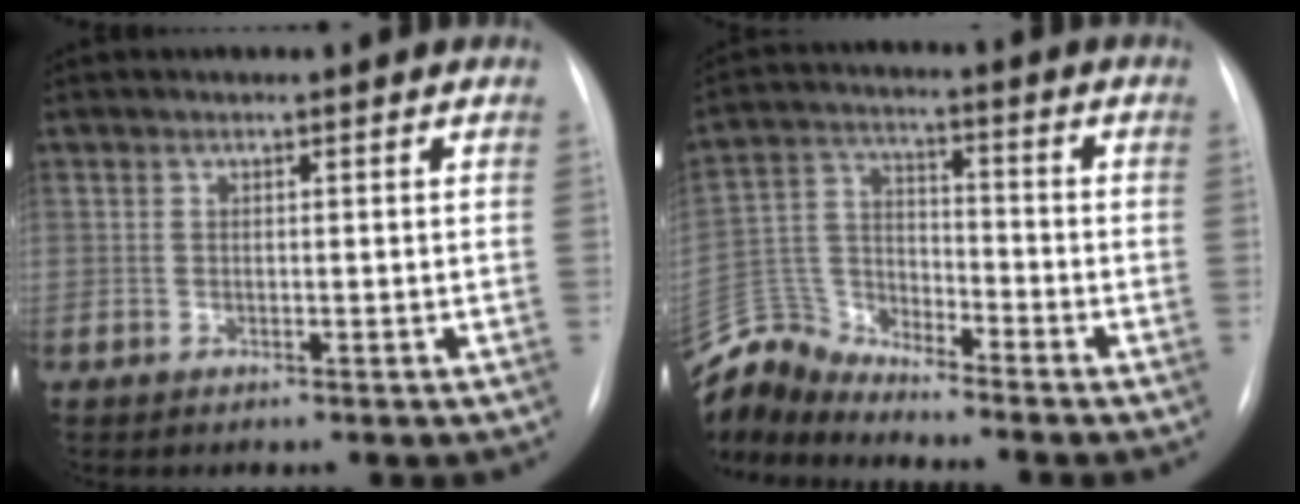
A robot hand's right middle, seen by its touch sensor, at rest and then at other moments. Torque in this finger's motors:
{"motor_torque": [0.01, -0.10, -0.02, -0.05]}